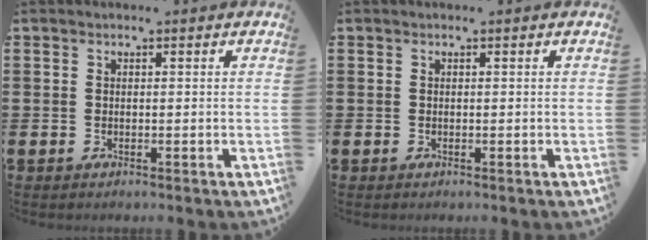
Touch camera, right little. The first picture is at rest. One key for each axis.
{"total": 0.0}